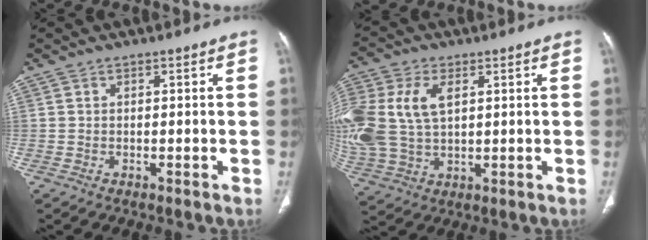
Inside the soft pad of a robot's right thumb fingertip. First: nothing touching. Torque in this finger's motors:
{"motor_torque": [0.48, 0.54, 1.17, 0.60, 0.31]}